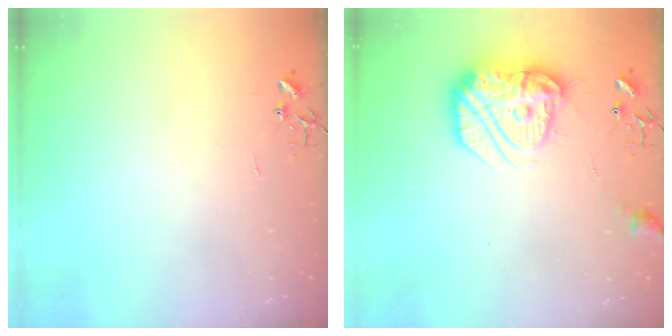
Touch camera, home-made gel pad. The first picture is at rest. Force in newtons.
{"total": 17.4, "press": 17.4, "slide": 1.3}